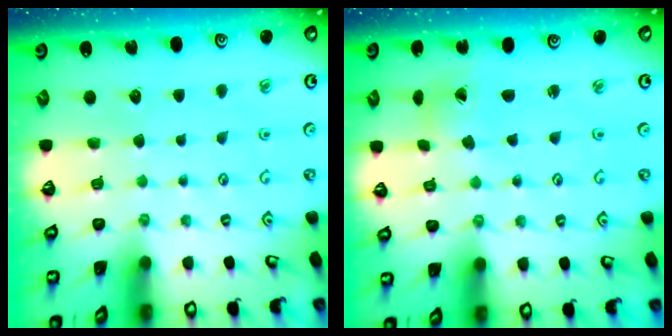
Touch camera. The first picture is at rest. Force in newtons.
{"total": 0.6, "press": 0.6, "slide": 0.2}